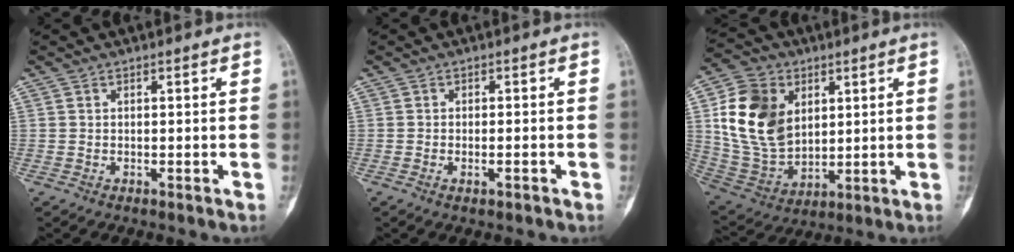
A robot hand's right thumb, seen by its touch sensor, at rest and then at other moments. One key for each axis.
{"total": 2.0, "fx": -0.8, "fy": 0.7, "fz": 1.7, "tx": -0.033, "ty": 0.011, "tz": -0.009}
{"total": 17.2, "fx": 4.4, "fy": 12.4, "fz": 11.1, "tx": -0.188, "ty": -0.015, "tz": 0.095}